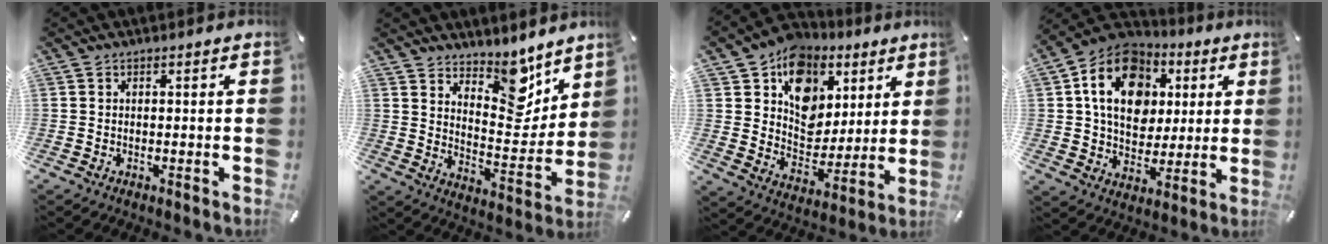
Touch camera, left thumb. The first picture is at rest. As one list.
[{"total": 10.8, "force": [8.9, 5.3, 3.0], "torque": [-0.025, -0.095, 0.160]}, {"total": 13.1, "force": [5.9, 10.8, 4.4], "torque": [-0.075, -0.042, 0.111]}, {"total": 17.2, "force": [5.5, 13.4, 9.3], "torque": [-0.165, -0.011, 0.101]}]